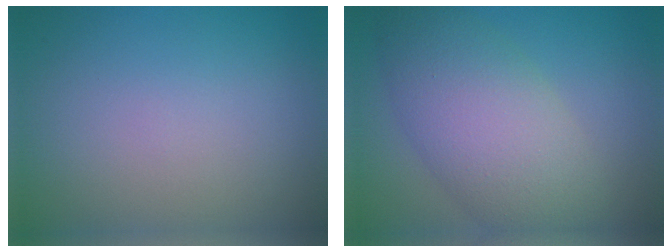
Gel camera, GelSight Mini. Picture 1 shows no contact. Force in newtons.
{"total": 7.8, "press": 7.8, "slide": 0.6}